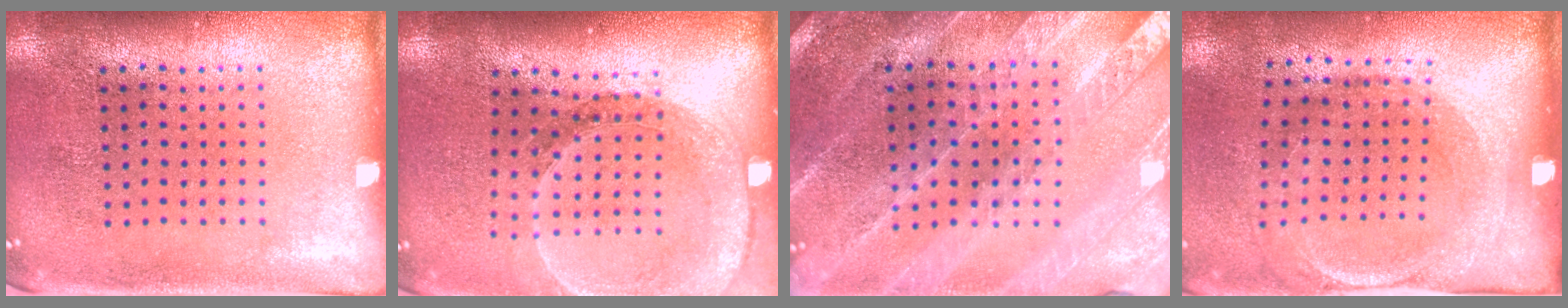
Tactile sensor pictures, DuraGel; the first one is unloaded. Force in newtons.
{"total": 1.5, "press": 1.5, "slide": 0.2}
{"total": 2.4, "press": 2.4, "slide": 0.4}
{"total": 1.7, "press": 1.3, "slide": 1.1}